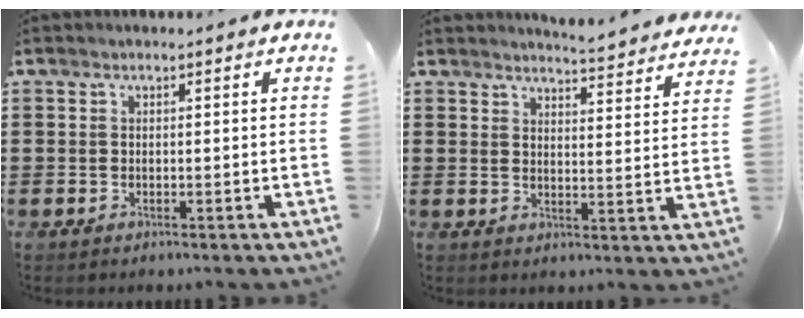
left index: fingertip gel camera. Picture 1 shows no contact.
{"total": 4.5, "force": [4.4, -0.5, 0.7], "torque": [-0.022, -0.032, 0.076]}